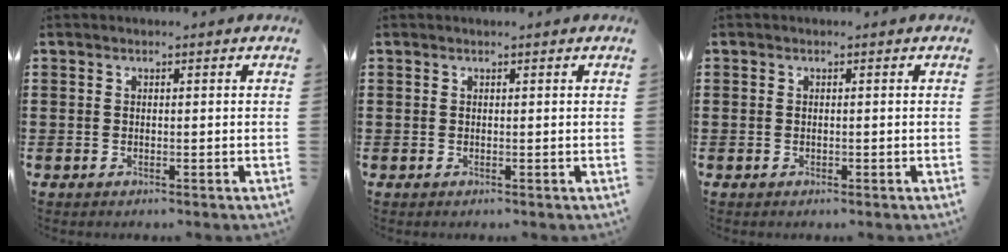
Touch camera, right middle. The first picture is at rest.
{"total": 0.0}
{"total": 0.0}